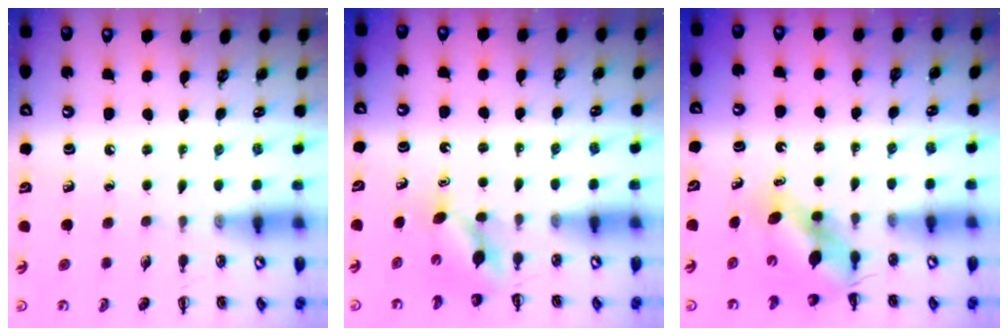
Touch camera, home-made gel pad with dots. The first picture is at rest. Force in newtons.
{"total": 4.0, "press": 3.9, "slide": 1.0}
{"total": 6.0, "press": 6.0, "slide": 0.4}